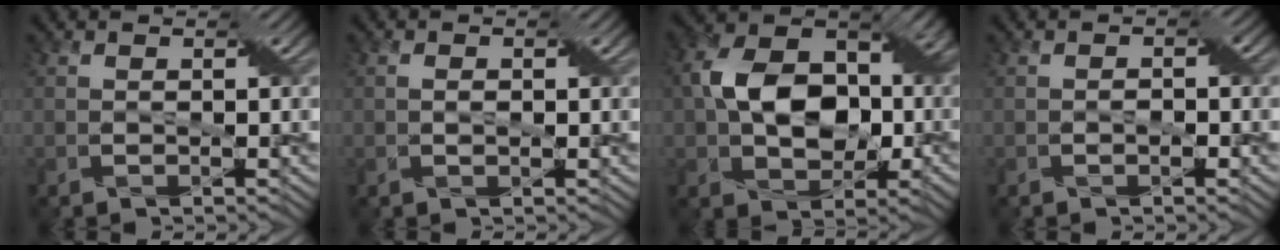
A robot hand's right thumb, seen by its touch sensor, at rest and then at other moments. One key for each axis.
{"total": 1.4, "fx": 0.1, "fy": 0.9, "fz": 1.1, "tx": -0.020, "ty": 0.000, "tz": 0.005}
{"total": 12.0, "fx": 0.1, "fy": 8.4, "fz": 8.5, "tx": -0.152, "ty": 0.021, "tz": -0.010}
{"total": 1.1, "fx": -0.4, "fy": 0.7, "fz": 0.8, "tx": -0.012, "ty": 0.004, "tz": -0.006}